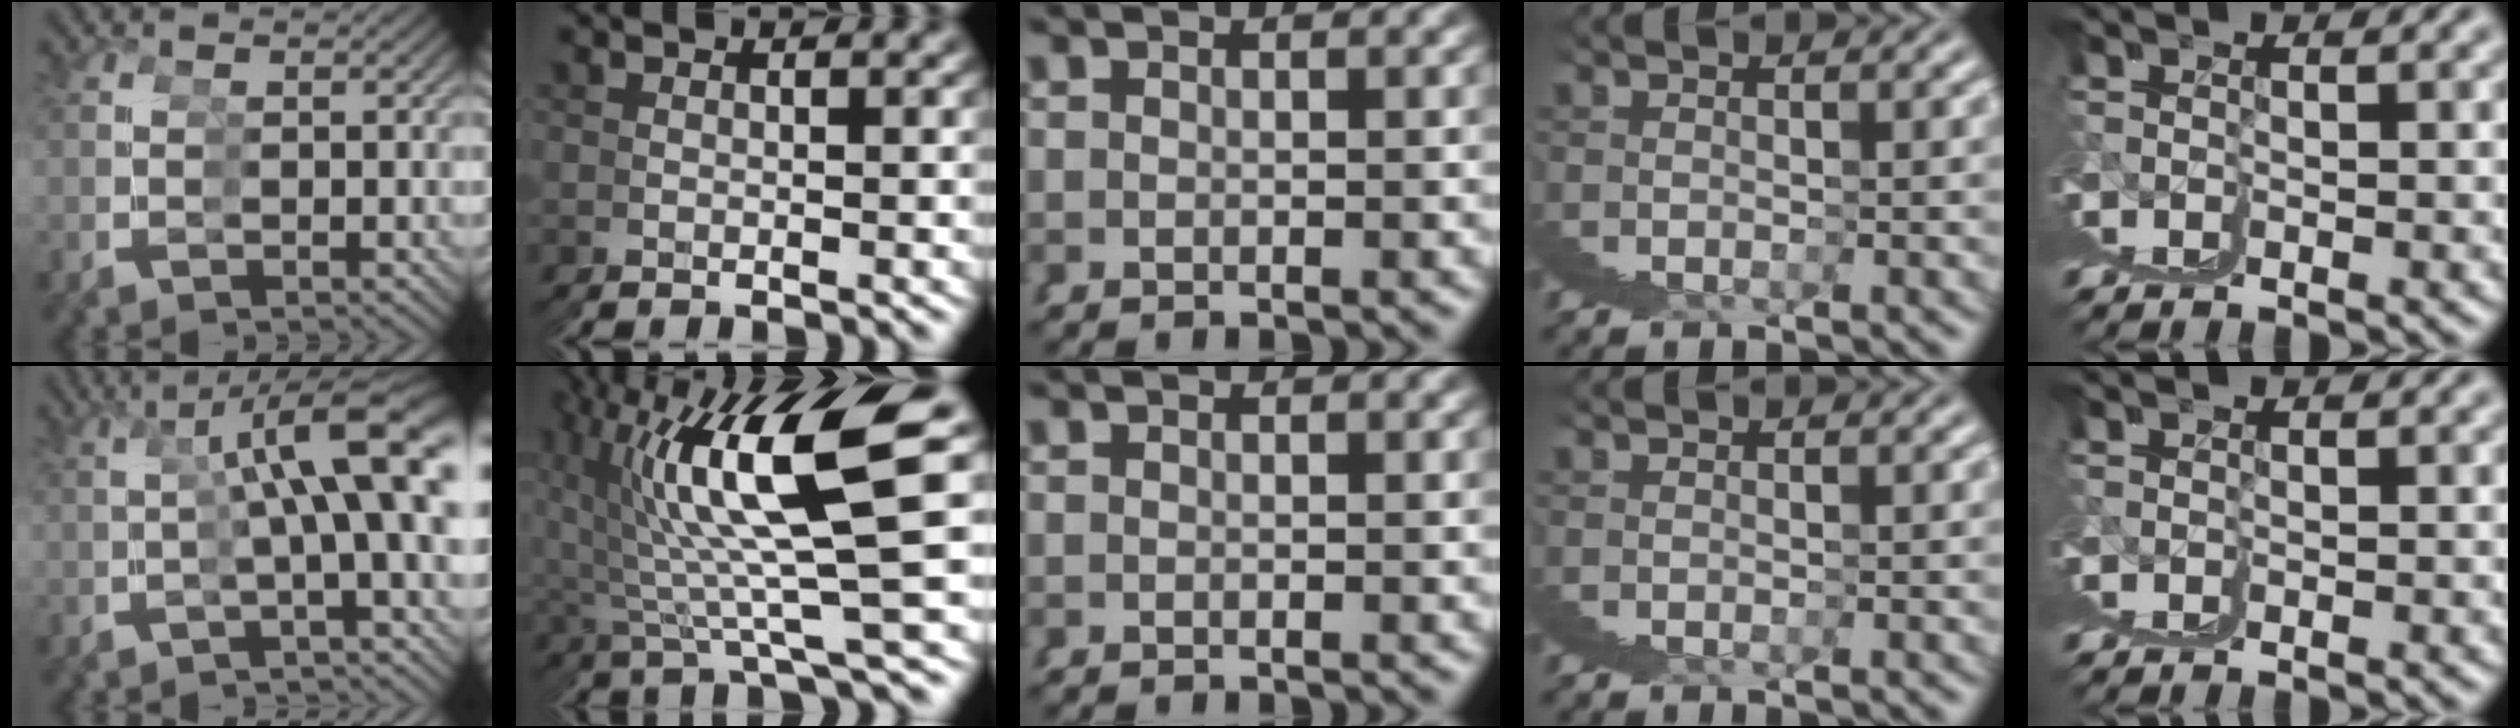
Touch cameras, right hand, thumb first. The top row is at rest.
{"thumb": {"total": 9.0, "force": [0.9, 2.2, 8.7], "torque": [-0.119, 0.027, 0.000]}, "index": {"total": 12.3, "force": [3.0, 5.0, 10.8], "torque": [-0.180, 0.027, 0.047]}}